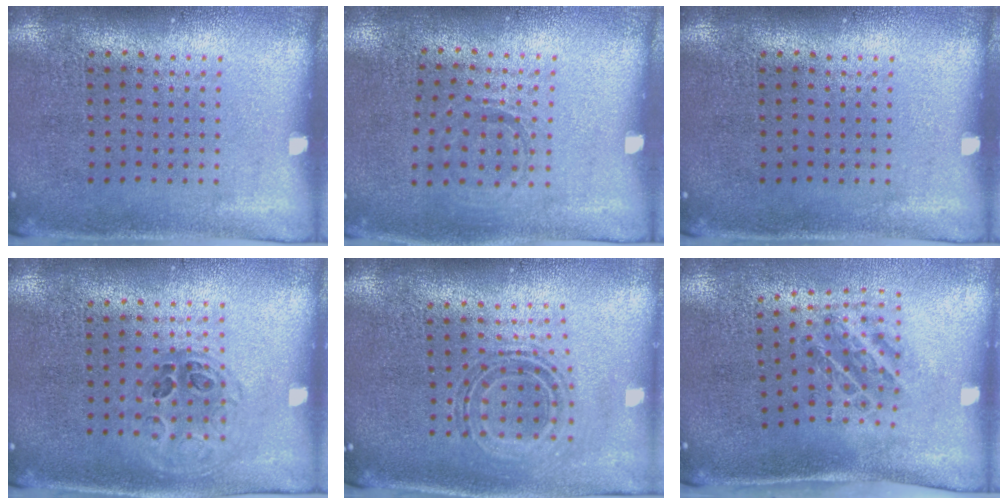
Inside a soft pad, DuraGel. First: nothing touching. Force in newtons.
{"total": 0.8, "press": 0.8, "slide": 0.1}
{"total": 0.0}
{"total": 1.0, "press": 1.0, "slide": 0.4}
{"total": 0.7, "press": 0.7, "slide": 0.2}
{"total": 1.3, "press": 1.1, "slide": 0.6}